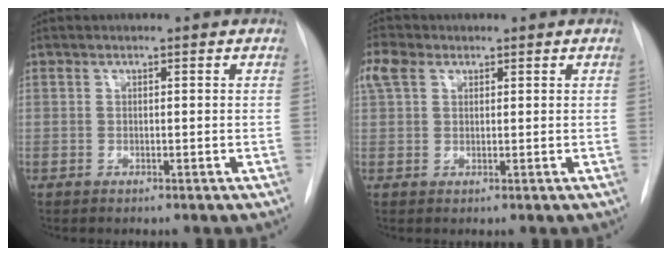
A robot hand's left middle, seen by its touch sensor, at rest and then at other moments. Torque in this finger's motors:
{"motor_torque": [0.40, -0.32, 0.31, 0.16]}